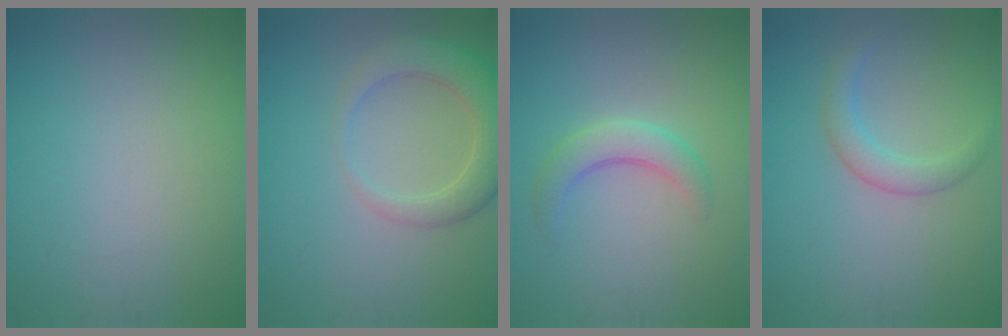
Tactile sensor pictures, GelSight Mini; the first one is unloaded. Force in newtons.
{"total": 4.9, "press": 4.9, "slide": 0.5}
{"total": 3.0, "press": 3.0, "slide": 0.2}
{"total": 2.4, "press": 2.4, "slide": 0.1}